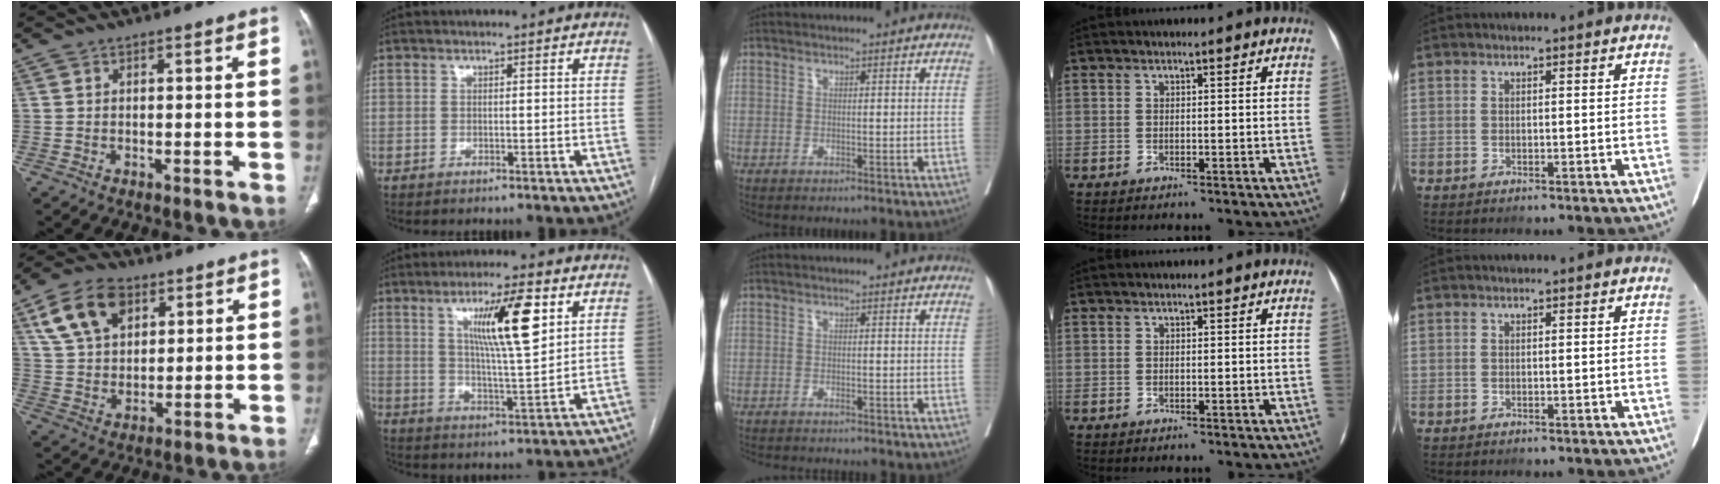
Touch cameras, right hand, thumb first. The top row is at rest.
{"thumb": {"total": 12.7, "force": [6.0, 8.0, 7.8], "torque": [-0.125, -0.011, 0.115]}, "index": {"total": 11.6, "force": [4.7, 0.9, 10.6], "torque": [-0.179, 0.000, 0.080]}, "middle": {"total": 4.6, "force": [-4.2, 0.8, 1.5], "torque": [-0.020, -0.004, -0.060]}}